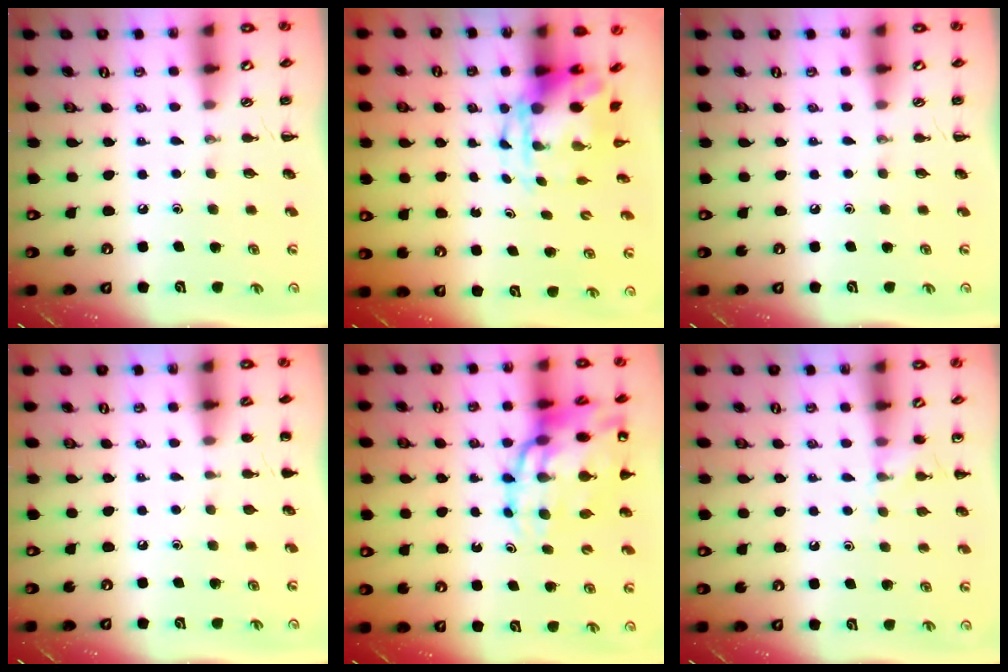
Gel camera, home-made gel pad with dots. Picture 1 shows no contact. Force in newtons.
{"total": 4.4, "press": 4.2, "slide": 1.1}
{"total": 0.0}
{"total": 1.2, "press": 1.2, "slide": 0.1}
{"total": 19.3, "press": 18.7, "slide": 5.0}
{"total": 6.3, "press": 5.9, "slide": 2.1}